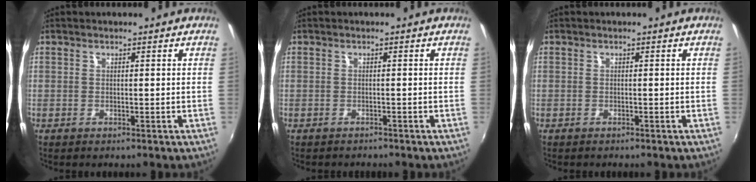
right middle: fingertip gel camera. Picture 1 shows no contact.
{"total": 1.6, "force": [-1.5, 0.5, 0.3], "torque": [-0.011, -0.007, -0.023]}
{"total": 0.8, "force": [-0.7, 0.3, 0.2], "torque": [-0.005, -0.001, -0.012]}